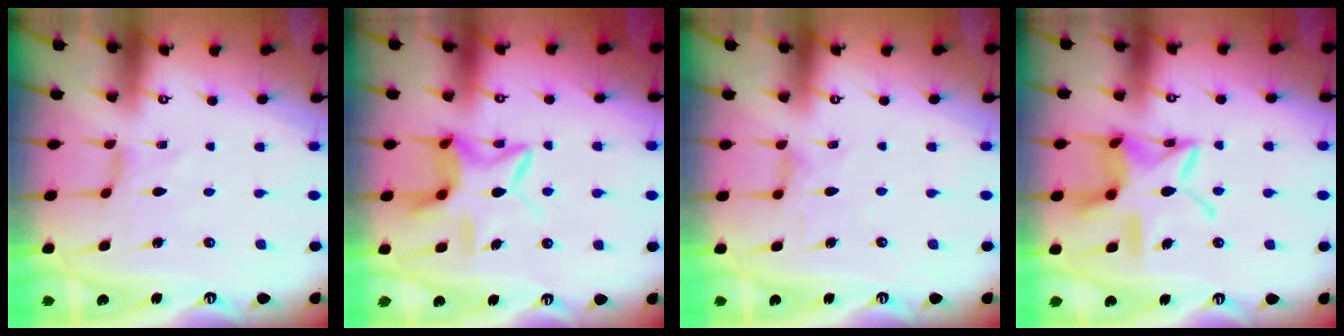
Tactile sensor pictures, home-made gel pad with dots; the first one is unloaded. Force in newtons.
{"total": 11.4, "press": 11.4, "slide": 0.8}
{"total": 1.9, "press": 1.8, "slide": 0.5}
{"total": 16.9, "press": 16.8, "slide": 1.4}